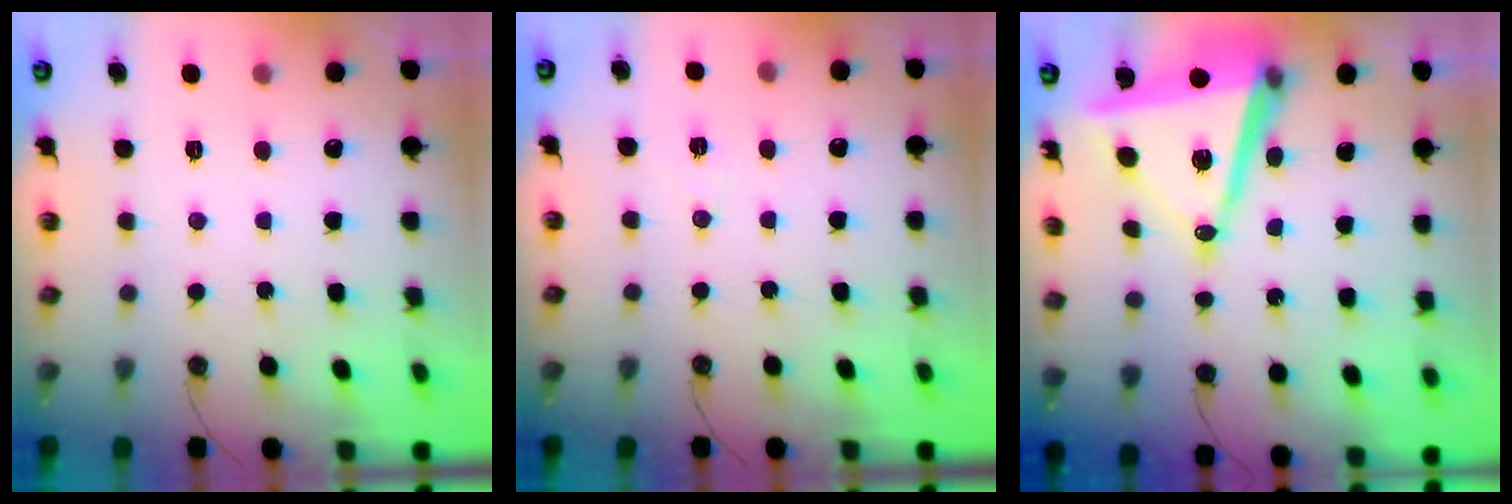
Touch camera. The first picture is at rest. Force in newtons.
{"total": 5.5, "press": 3.1, "slide": 4.5}
{"total": 14.4, "press": 13.8, "slide": 3.9}